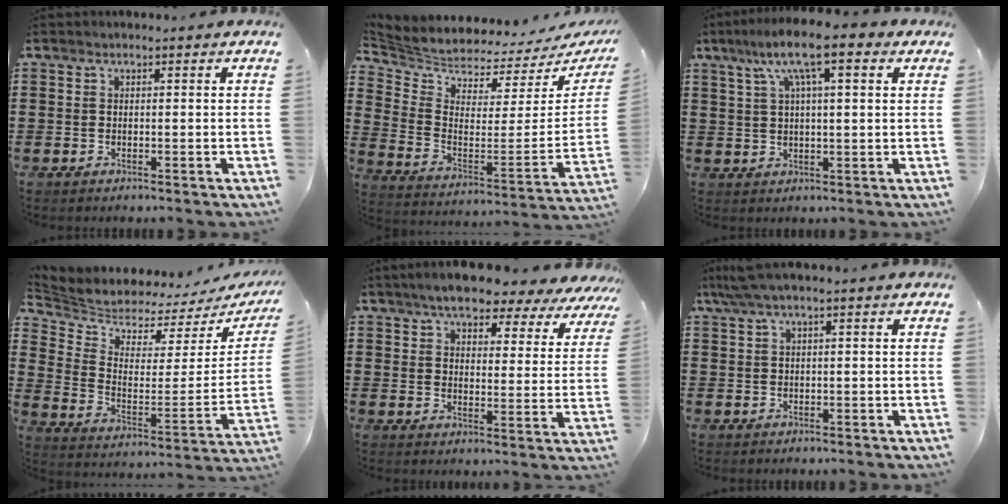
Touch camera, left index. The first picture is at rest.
{"total": 3.8, "force": [3.7, 0.7, 0.1], "torque": [-0.033, -0.054, 0.060]}
{"total": 10.5, "force": [5.6, 2.4, 8.5], "torque": [-0.179, 0.005, 0.096]}
{"total": 4.7, "force": [4.6, 0.8, 0.3], "torque": [-0.040, -0.053, 0.077]}
{"total": 6.6, "force": [6.0, 1.3, 2.4], "torque": [-0.065, -0.027, 0.103]}
{"total": 2.5, "force": [0.9, 0.1, 2.3], "torque": [-0.053, -0.003, 0.014]}